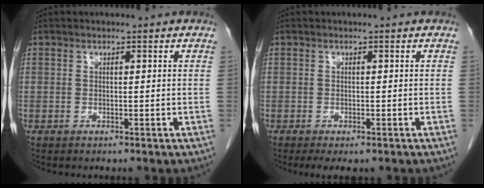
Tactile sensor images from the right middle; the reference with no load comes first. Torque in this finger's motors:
{"motor_torque": [0.46, -0.17, 0.02, 0.02]}